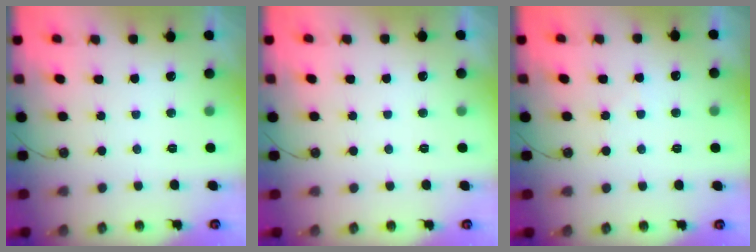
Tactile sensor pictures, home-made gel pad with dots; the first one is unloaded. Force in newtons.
{"total": 0.0}
{"total": 3.4, "press": 3.4, "slide": 0.6}